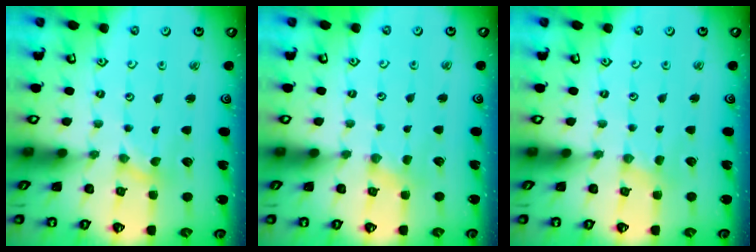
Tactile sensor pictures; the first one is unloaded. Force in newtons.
{"total": 1.6, "press": 1.6, "slide": 0.3}
{"total": 0.0}